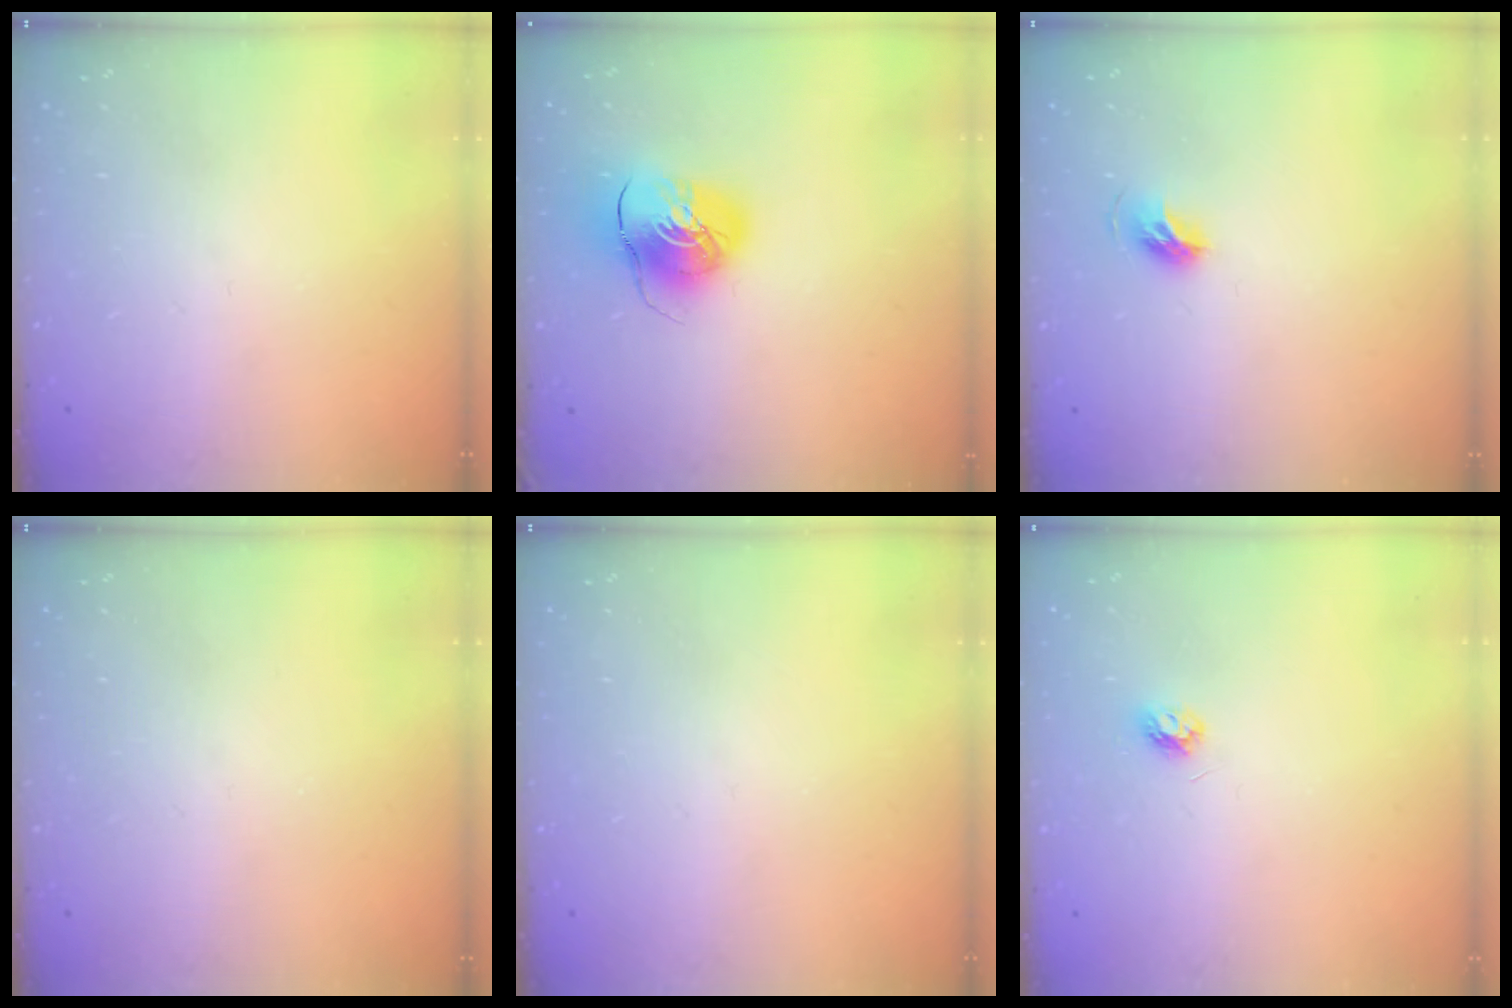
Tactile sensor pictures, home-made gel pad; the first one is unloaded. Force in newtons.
{"total": 9.7, "press": 9.6, "slide": 1.4}
{"total": 6.7, "press": 6.7, "slide": 0.9}
{"total": 0.0}
{"total": 0.0}
{"total": 3.8, "press": 3.8, "slide": 0.5}